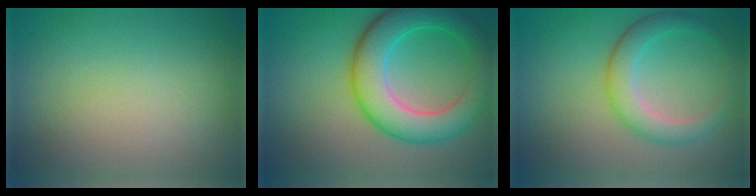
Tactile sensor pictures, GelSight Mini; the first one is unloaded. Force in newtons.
{"total": 7.7, "press": 7.7, "slide": 0.2}
{"total": 3.7, "press": 3.7, "slide": 0.2}